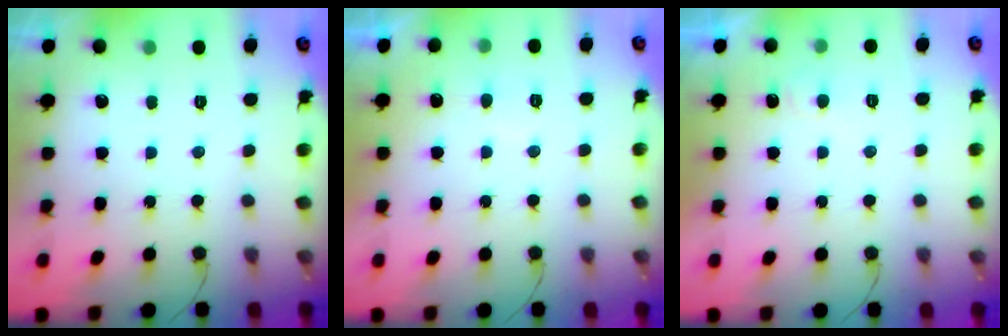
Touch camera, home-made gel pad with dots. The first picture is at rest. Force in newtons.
{"total": 4.3, "press": 4.3, "slide": 0.3}
{"total": 3.8, "press": 3.8, "slide": 0.4}